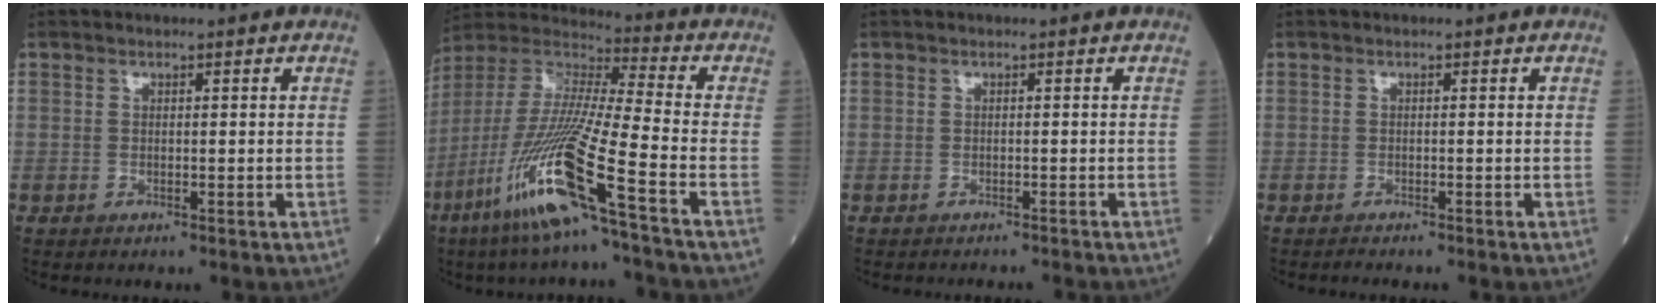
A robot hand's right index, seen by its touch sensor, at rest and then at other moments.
{"total": 18.2, "force": [-8.7, -0.6, 15.9], "torque": [-0.346, -0.037, -0.177]}
{"total": 3.4, "force": [-3.2, 1.2, 0.5], "torque": [-0.003, -0.003, -0.042]}
{"total": 0.7, "force": [-0.7, -0.1, 0.1], "torque": [-0.005, 0.001, -0.012]}